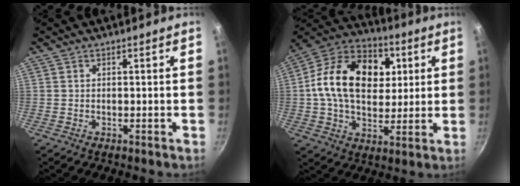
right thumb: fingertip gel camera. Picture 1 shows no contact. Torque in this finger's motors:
{"motor_torque": [-0.80, 1.58, 0.97, -0.80, 0.25]}